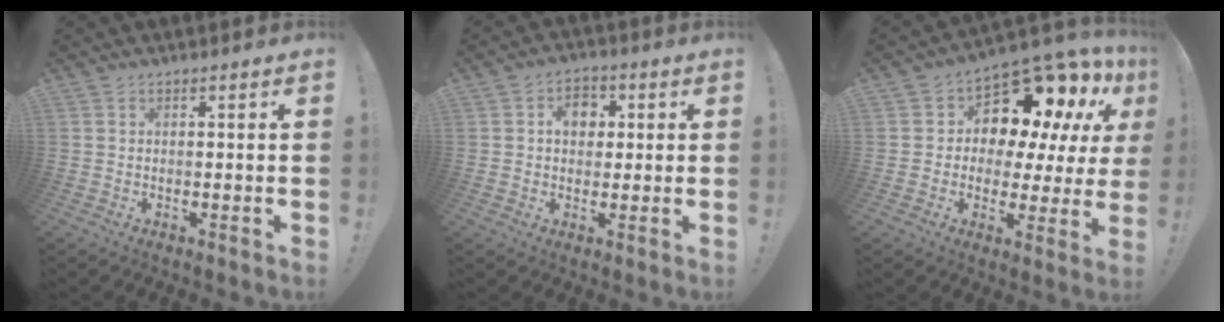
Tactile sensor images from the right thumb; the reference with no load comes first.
{"total": 7.0, "force": [1.7, 5.4, 4.1], "torque": [-0.051, 0.002, 0.026]}
{"total": 13.7, "force": [8.0, 7.9, 7.8], "torque": [-0.107, -0.074, 0.137]}